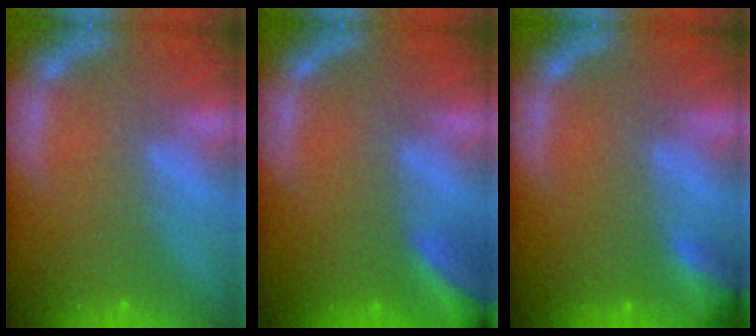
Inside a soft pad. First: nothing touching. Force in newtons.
{"total": 8.4}
{"total": 3.5}